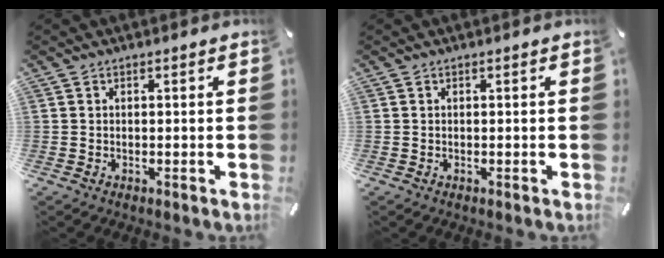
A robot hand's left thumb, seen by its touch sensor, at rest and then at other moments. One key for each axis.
{"total": 0.0}